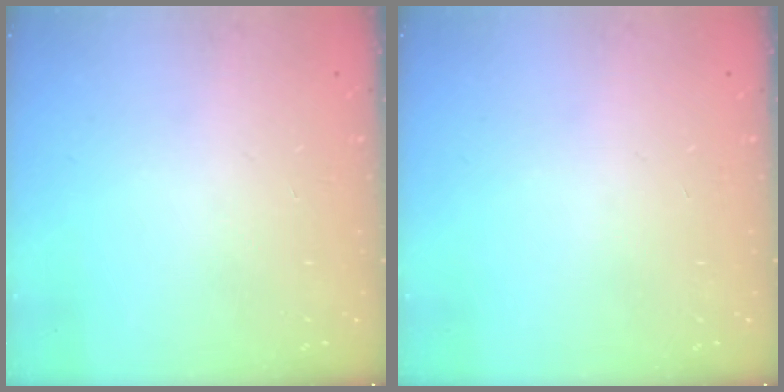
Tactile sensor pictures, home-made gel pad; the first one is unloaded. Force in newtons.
{"total": 0.0}